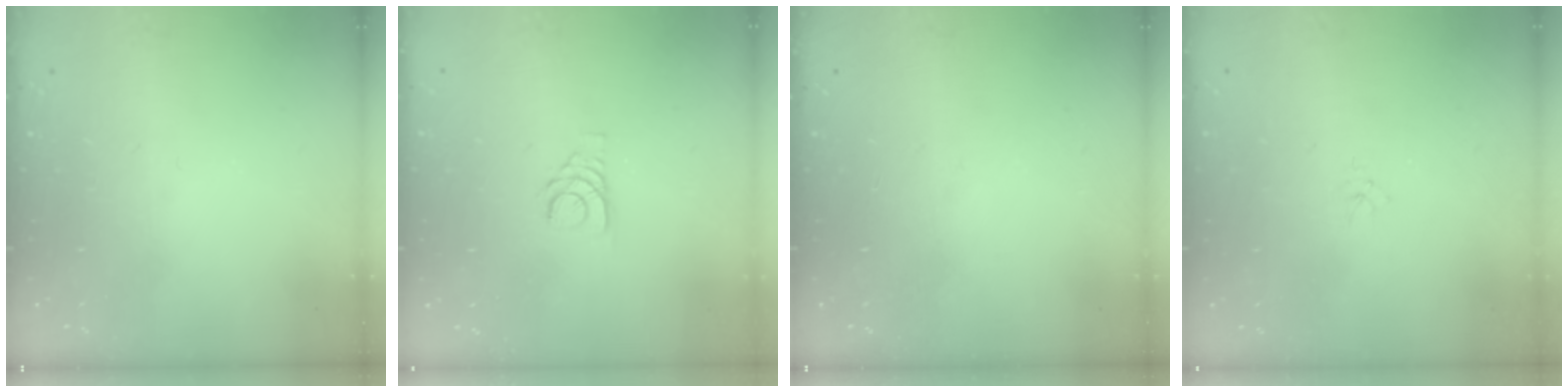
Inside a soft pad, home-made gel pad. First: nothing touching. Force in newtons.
{"total": 3.8, "press": 3.8, "slide": 0.4}
{"total": 0.0}
{"total": 1.5, "press": 1.5, "slide": 0.1}